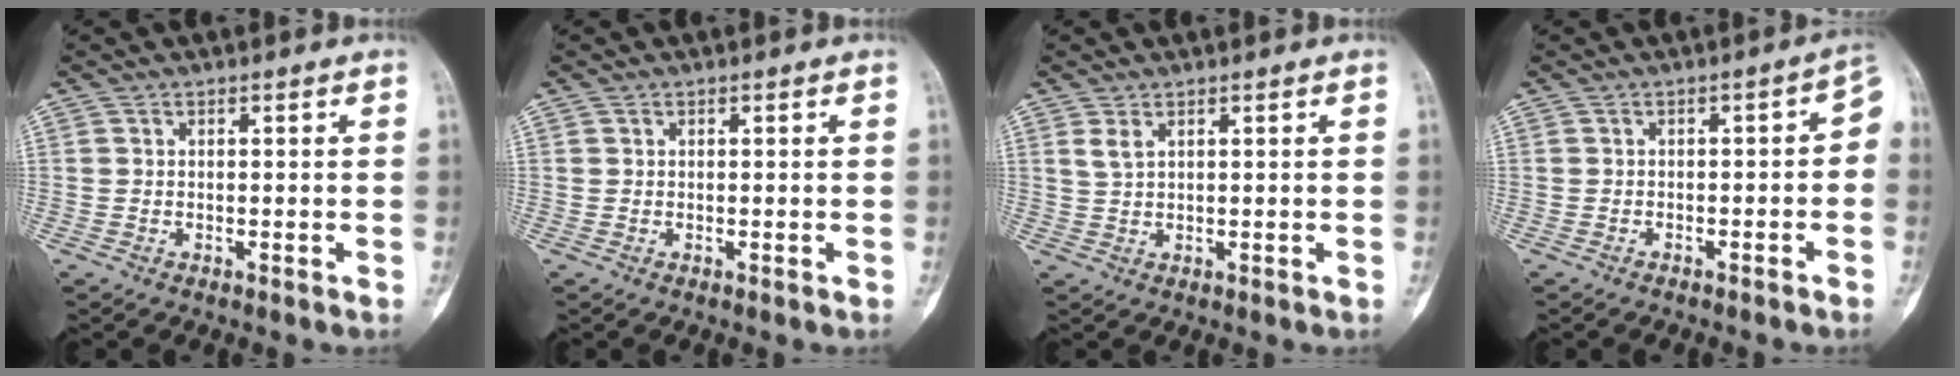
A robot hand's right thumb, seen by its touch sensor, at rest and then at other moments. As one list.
[{"total": 0.0}, {"total": 1.9, "force": [1.1, 0.8, 1.3], "torque": [-0.031, 0.000, 0.031]}, {"total": 4.7, "force": [-1.7, 2.3, 3.7], "torque": [-0.028, 0.042, -0.027]}]